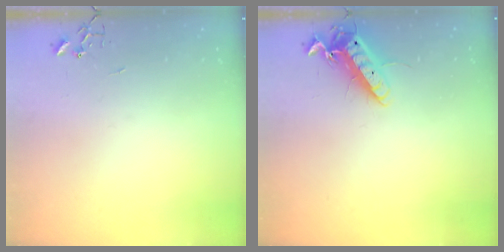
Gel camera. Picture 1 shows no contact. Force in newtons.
{"total": 13.0, "press": 12.9, "slide": 1.9}